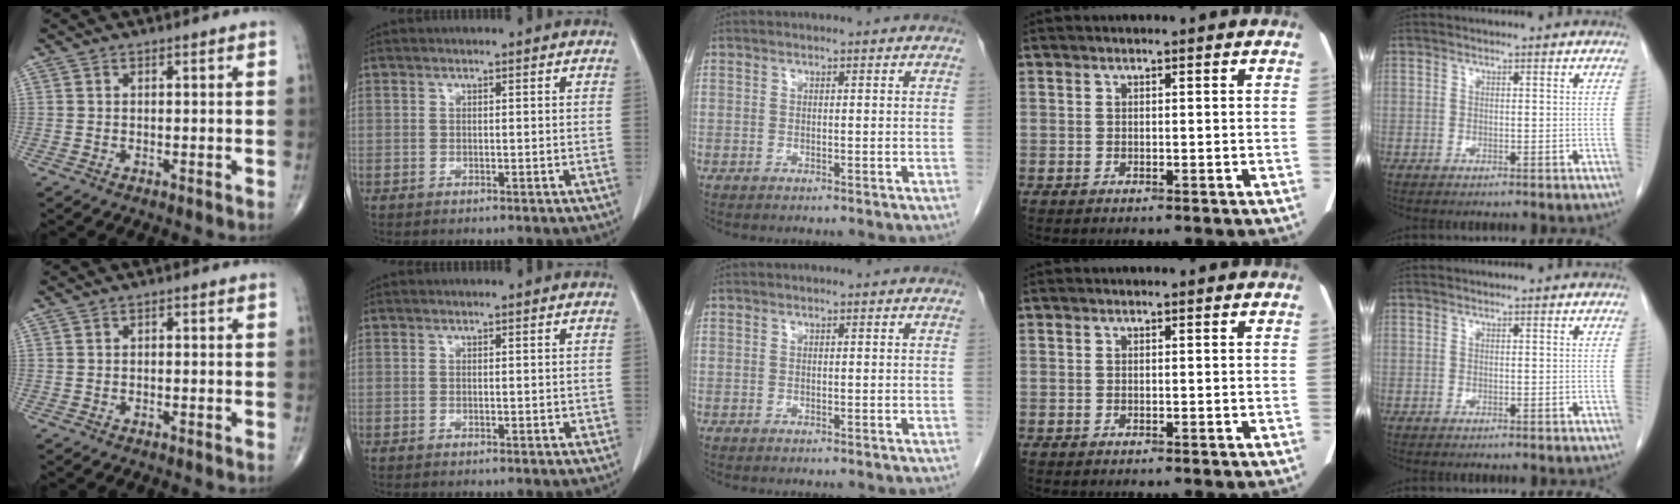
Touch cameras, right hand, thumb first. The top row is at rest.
{"thumb": {"total": 0.6, "force": [-0.2, 0.4, 0.4], "torque": [0.002, 0.005, -0.009]}, "index": {"total": 0.8, "force": [-0.1, 0.4, 0.7], "torque": [-0.010, 0.000, 0.001]}}